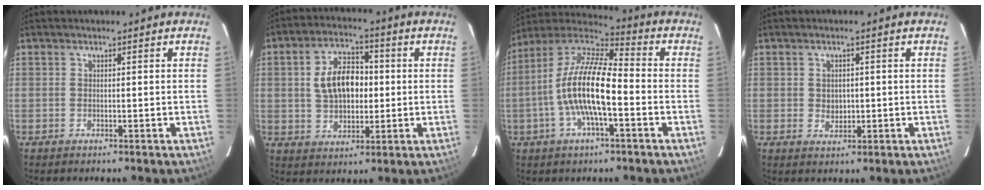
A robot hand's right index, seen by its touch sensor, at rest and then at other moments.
{"total": 10.4, "force": [1.0, 6.6, 8.0], "torque": [-0.152, 0.023, 0.024]}
{"total": 15.3, "force": [-3.4, 4.3, 14.3], "torque": [-0.273, 0.001, -0.070]}
{"total": 2.7, "force": [-0.1, 2.4, 1.4], "torque": [-0.021, 0.001, 0.002]}